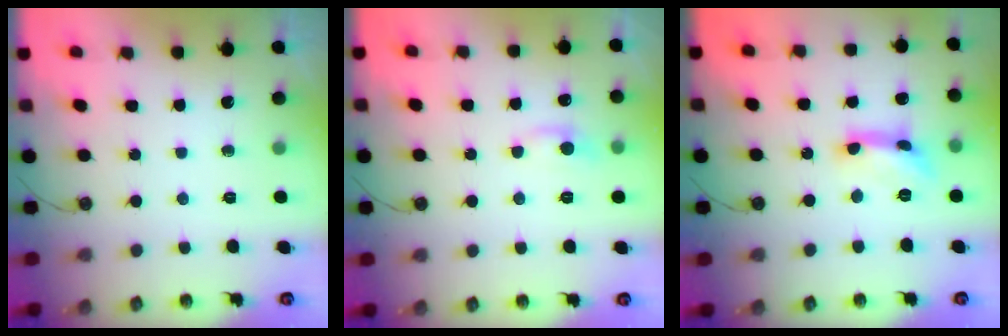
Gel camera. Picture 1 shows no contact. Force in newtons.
{"total": 1.7, "press": 1.6, "slide": 0.7}
{"total": 5.0, "press": 5.0, "slide": 0.3}